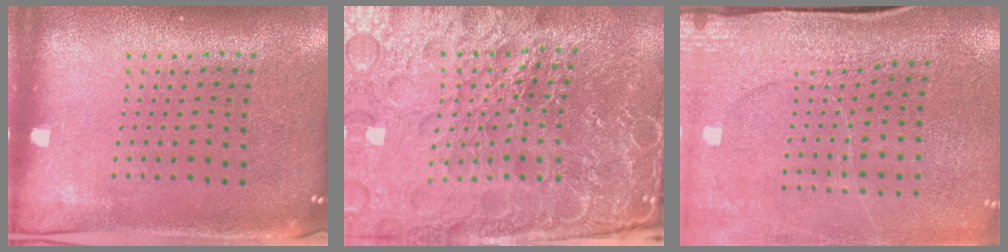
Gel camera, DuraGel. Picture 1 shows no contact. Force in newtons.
{"total": 6.2, "press": 5.6, "slide": 2.6}
{"total": 2.9, "press": 2.8, "slide": 0.7}